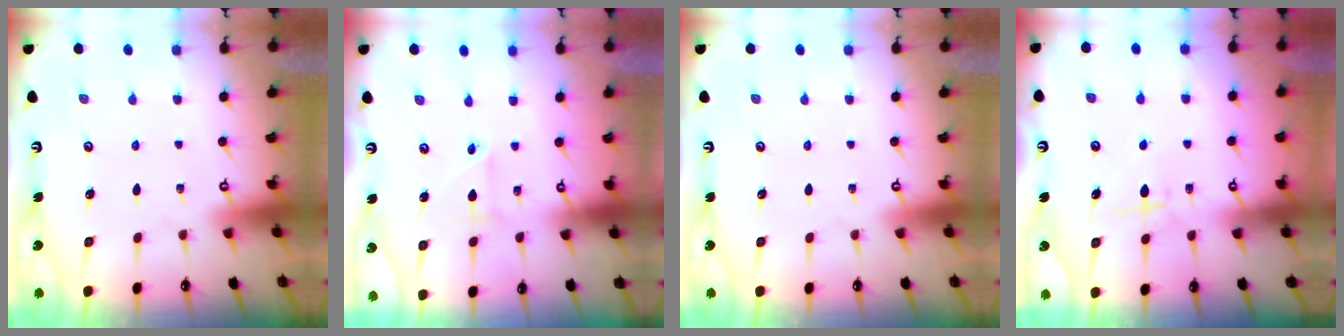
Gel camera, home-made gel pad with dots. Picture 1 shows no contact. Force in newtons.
{"total": 2.5, "press": 2.5, "slide": 0.1}
{"total": 0.0}
{"total": 5.8, "press": 5.7, "slide": 0.8}